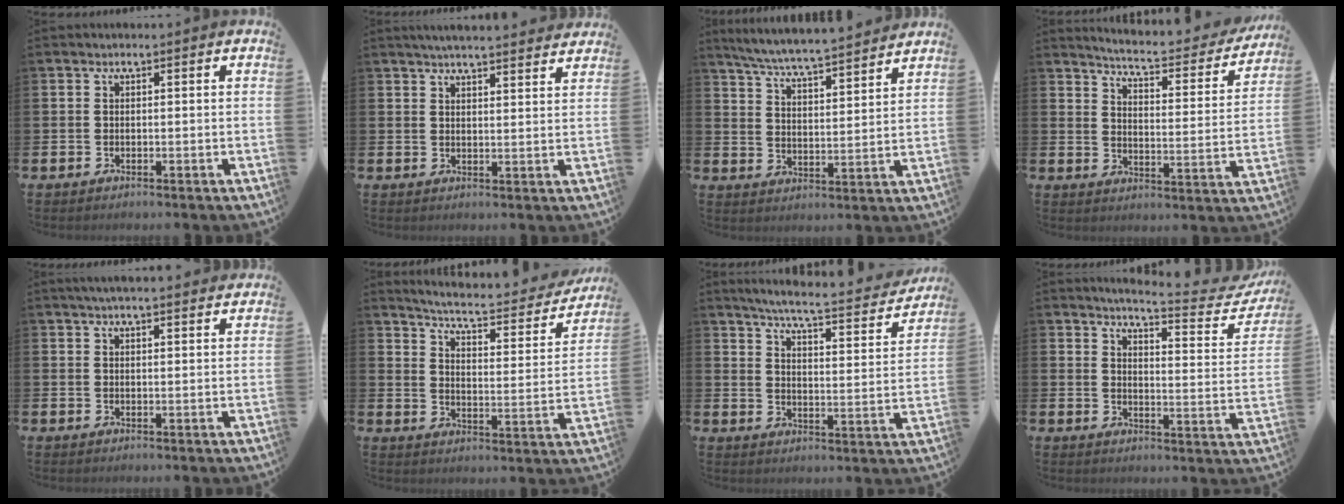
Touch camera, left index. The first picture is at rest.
{"total": 4.2, "force": [4.1, 0.0, 0.8], "torque": [-0.023, -0.019, 0.075]}
{"total": 6.6, "force": [6.4, -0.2, 1.8], "torque": [-0.061, -0.046, 0.112]}
{"total": 5.3, "force": [5.1, 0.2, 1.6], "torque": [-0.051, -0.046, 0.080]}
{"total": 3.2, "force": [3.1, 0.1, 0.9], "torque": [-0.023, -0.007, 0.057]}
{"total": 5.9, "force": [5.4, 0.8, 2.2], "torque": [-0.065, -0.044, 0.084]}
{"total": 5.9, "force": [5.3, 0.1, 2.4], "torque": [-0.064, -0.046, 0.083]}
{"total": 5.1, "force": [4.8, 0.2, 1.5], "torque": [-0.032, -0.050, 0.072]}